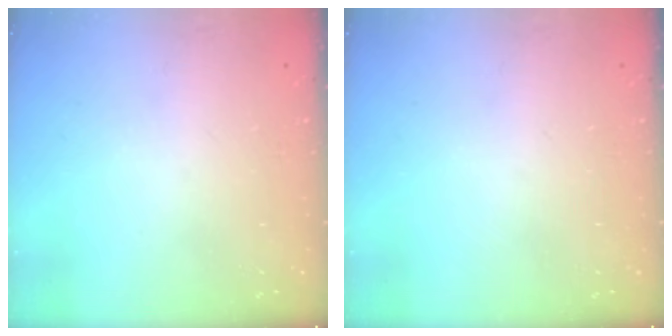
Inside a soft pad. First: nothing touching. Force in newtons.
{"total": 0.0}